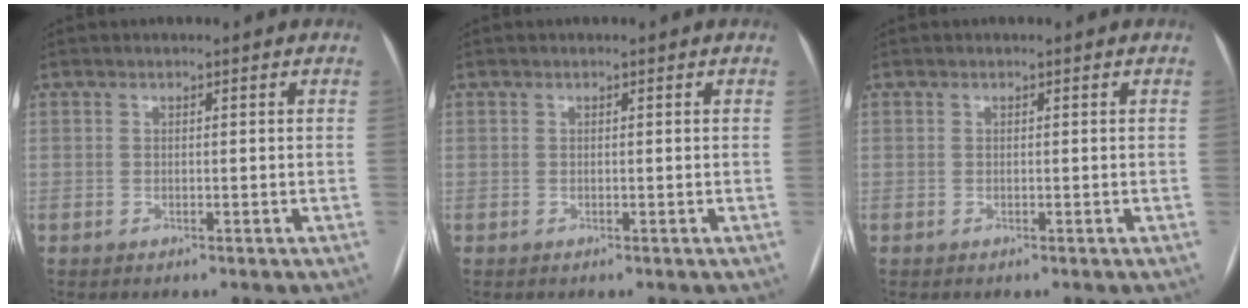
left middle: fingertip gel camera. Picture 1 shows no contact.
{"total": 0.0}
{"total": 0.0}